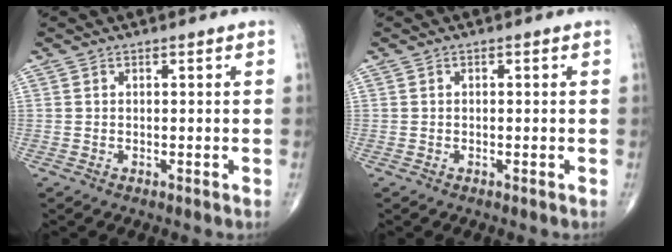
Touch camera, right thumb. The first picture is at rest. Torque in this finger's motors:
{"motor_torque": [-0.06, -0.21, -0.46, -0.22, 0.01]}